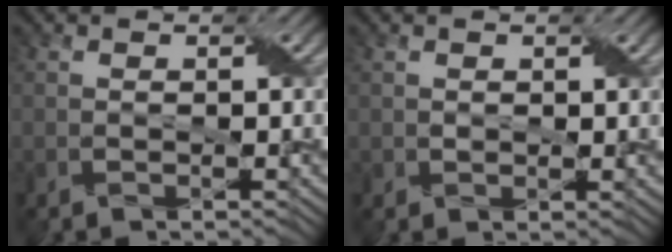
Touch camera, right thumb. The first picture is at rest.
{"total": 1.5, "force": [0.9, 1.1, 0.6], "torque": [-0.015, -0.002, 0.019]}